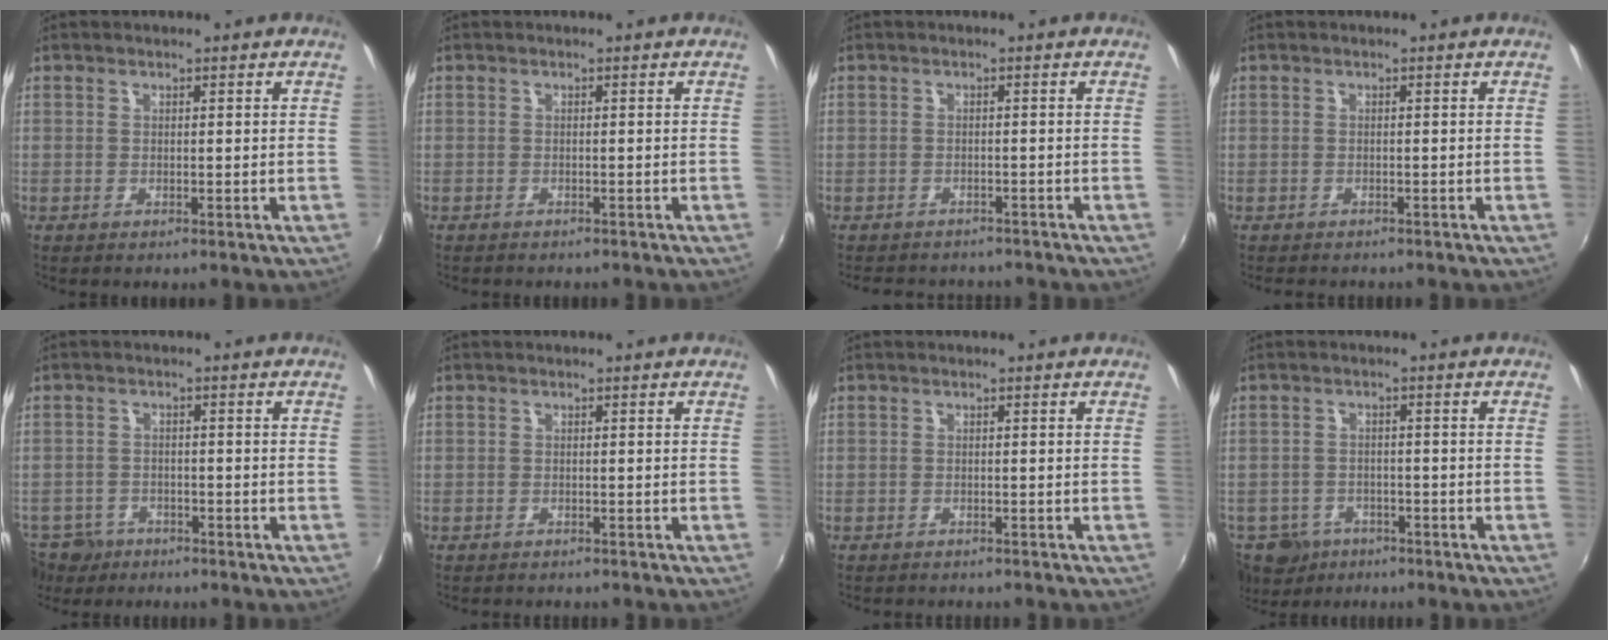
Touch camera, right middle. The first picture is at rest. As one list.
[{"total": 1.6, "force": [-1.5, 0.5, 0.3], "torque": [-0.012, -0.007, -0.021]}, {"total": 6.5, "force": [-5.7, 2.6, 1.7], "torque": [-0.044, -0.008, -0.083]}, {"total": 2.0, "force": [-1.8, 0.8, 0.4], "torque": [-0.015, -0.008, -0.029]}, {"total": 8.3, "force": [-5.6, 5.5, 2.7], "torque": [-0.086, -0.002, -0.093]}, {"total": 1.6, "force": [-1.5, 0.6, 0.2], "torque": [-0.011, -0.005, -0.024]}, {"total": 1.9, "force": [-1.8, 0.6, 0.3], "torque": [-0.014, -0.007, -0.029]}, {"total": 10.1, "force": [-6.6, 6.7, 3.6], "torque": [-0.105, -0.012, -0.105]}]